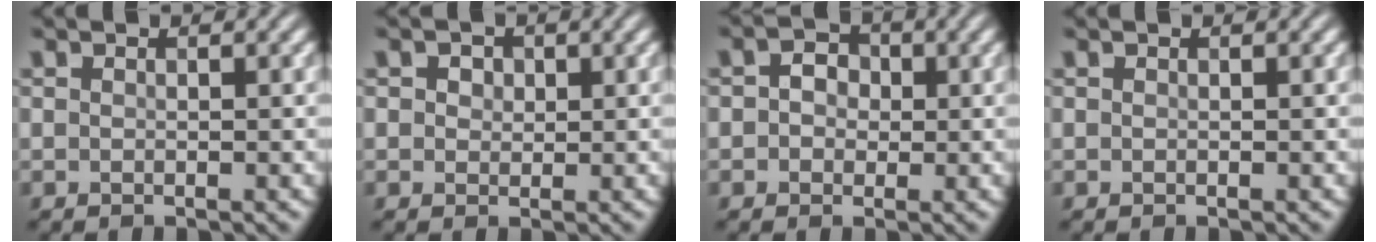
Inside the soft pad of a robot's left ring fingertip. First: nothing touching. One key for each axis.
{"total": 1.8, "fx": 0.8, "fy": 1.4, "fz": 0.9, "tx": -0.010, "ty": 0.007, "tz": 0.002}
{"total": 2.3, "fx": 0.2, "fy": 2.0, "fz": 1.2, "tx": -0.011, "ty": 0.003, "tz": -0.007}
{"total": 0.0}